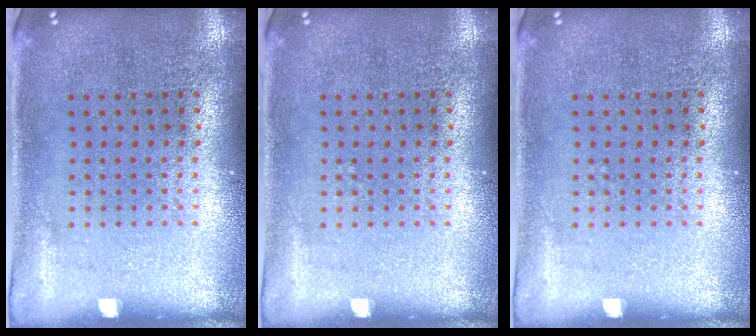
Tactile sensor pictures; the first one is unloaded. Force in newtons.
{"total": 0.0}
{"total": 0.0}